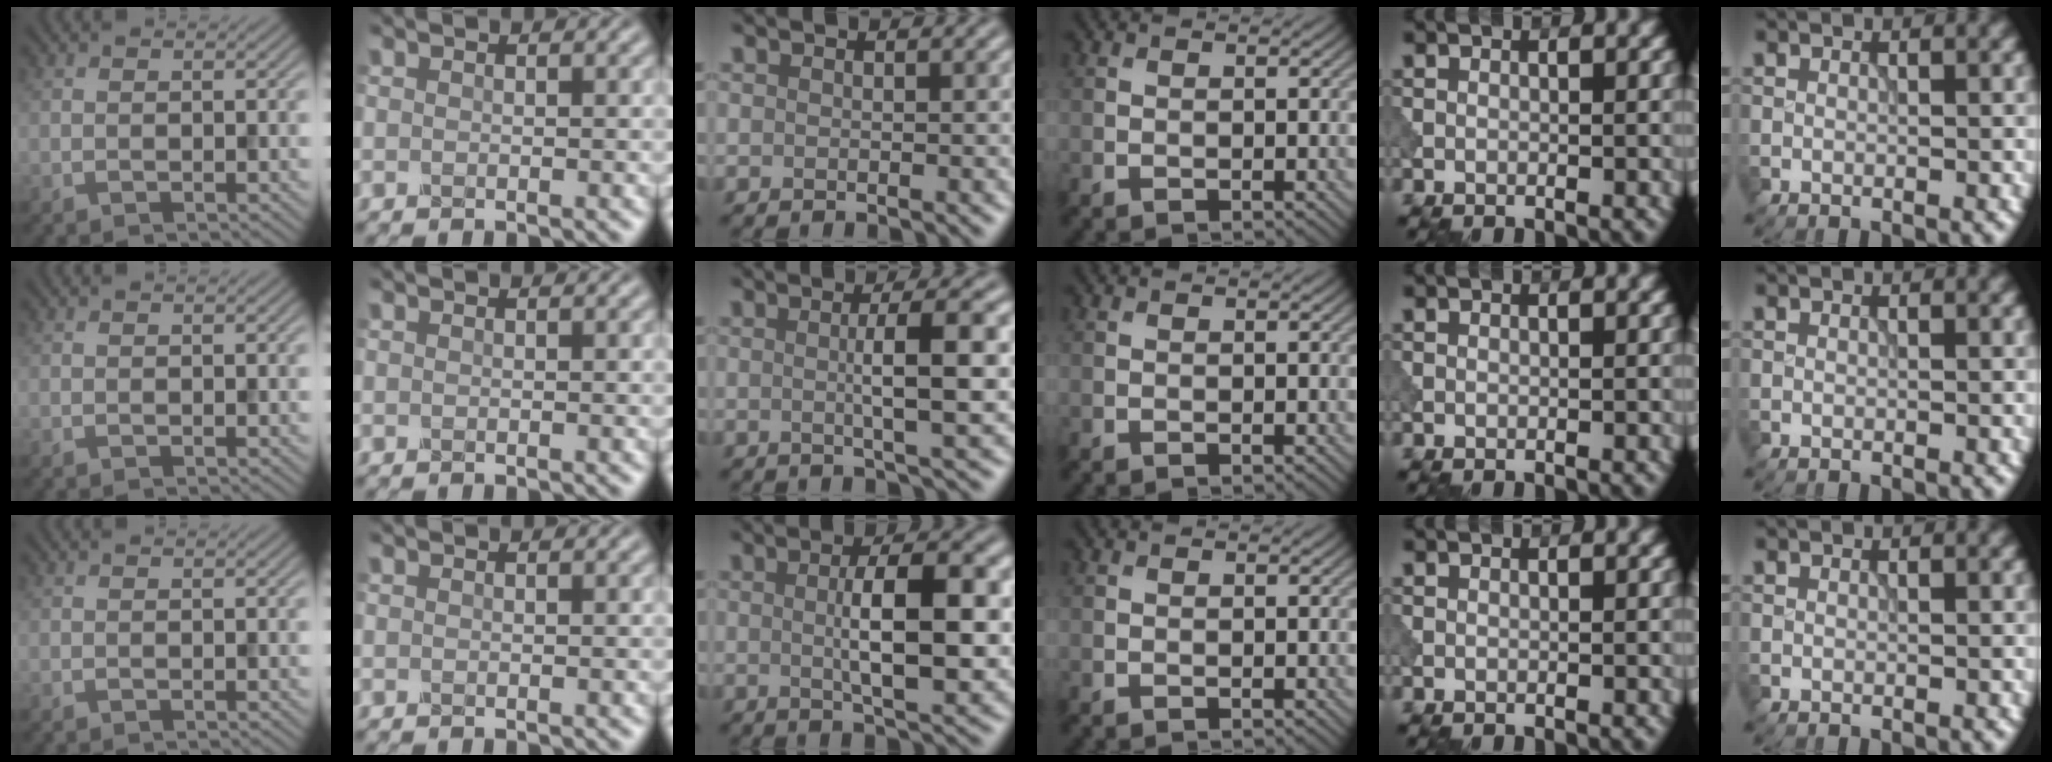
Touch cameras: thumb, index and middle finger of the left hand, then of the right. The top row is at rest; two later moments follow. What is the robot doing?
{"motion": "dispense", "object": "dispenser bottle"}